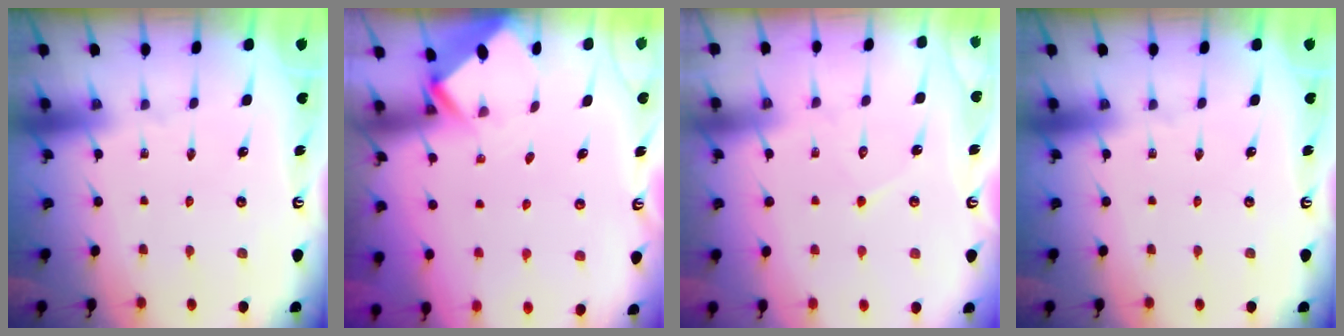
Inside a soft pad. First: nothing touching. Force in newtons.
{"total": 2.5, "press": 2.5, "slide": 0.2}
{"total": 5.5, "press": 5.5, "slide": 0.5}
{"total": 0.0}